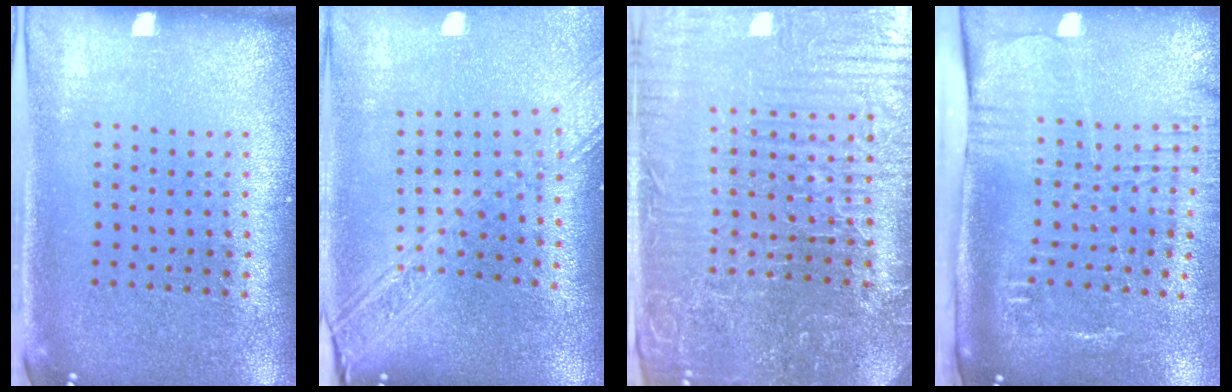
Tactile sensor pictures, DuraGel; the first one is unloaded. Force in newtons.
{"total": 2.7, "press": 2.1, "slide": 1.7}
{"total": 6.3, "press": 5.8, "slide": 2.6}
{"total": 2.7, "press": 2.1, "slide": 1.7}